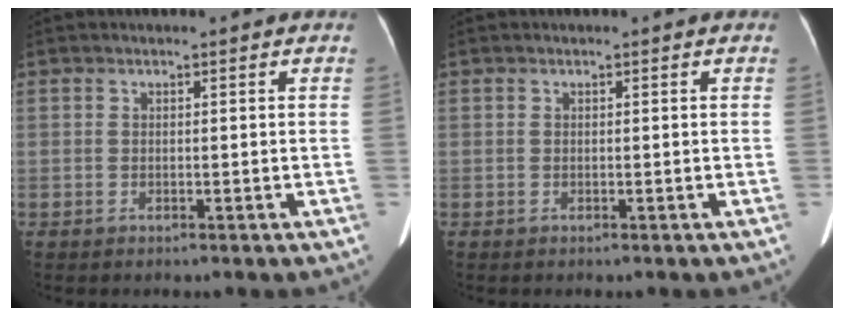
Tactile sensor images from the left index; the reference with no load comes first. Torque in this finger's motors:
{"motor_torque": [0.00, 0.00, 0.00, 0.00]}